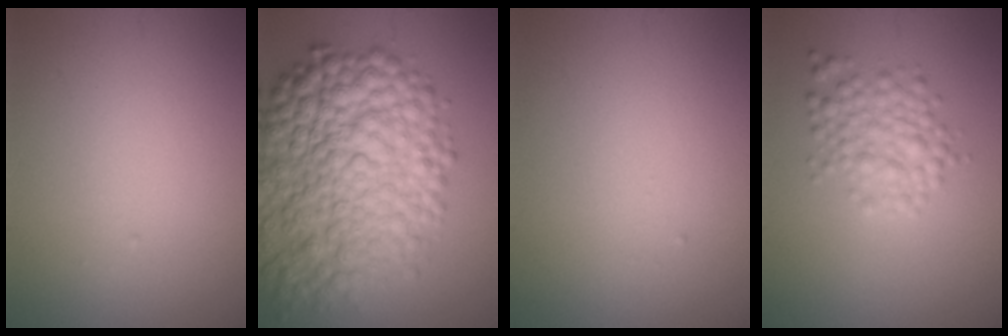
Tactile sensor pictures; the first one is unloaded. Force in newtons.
{"total": 11.4, "press": 11.4, "slide": 0.3}
{"total": 0.0}
{"total": 3.3, "press": 3.3, "slide": 0.1}